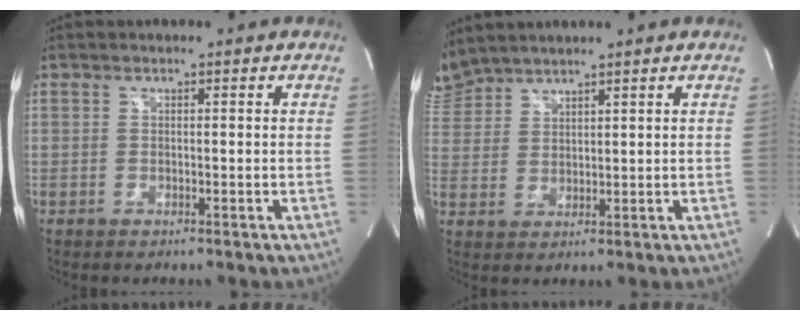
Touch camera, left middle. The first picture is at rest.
{"total": 5.5, "force": [5.4, 0.9, 0.4], "torque": [-0.023, 0.022, 0.114]}